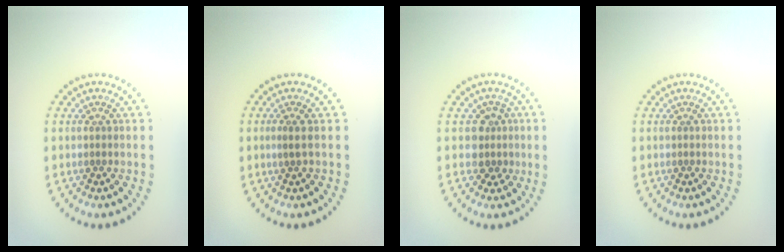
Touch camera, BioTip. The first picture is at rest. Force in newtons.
{"total": 0.9, "press": 0.5, "slide": 0.7}
{"total": 2.3, "press": 1.8, "slide": 1.4}
{"total": 0.0}